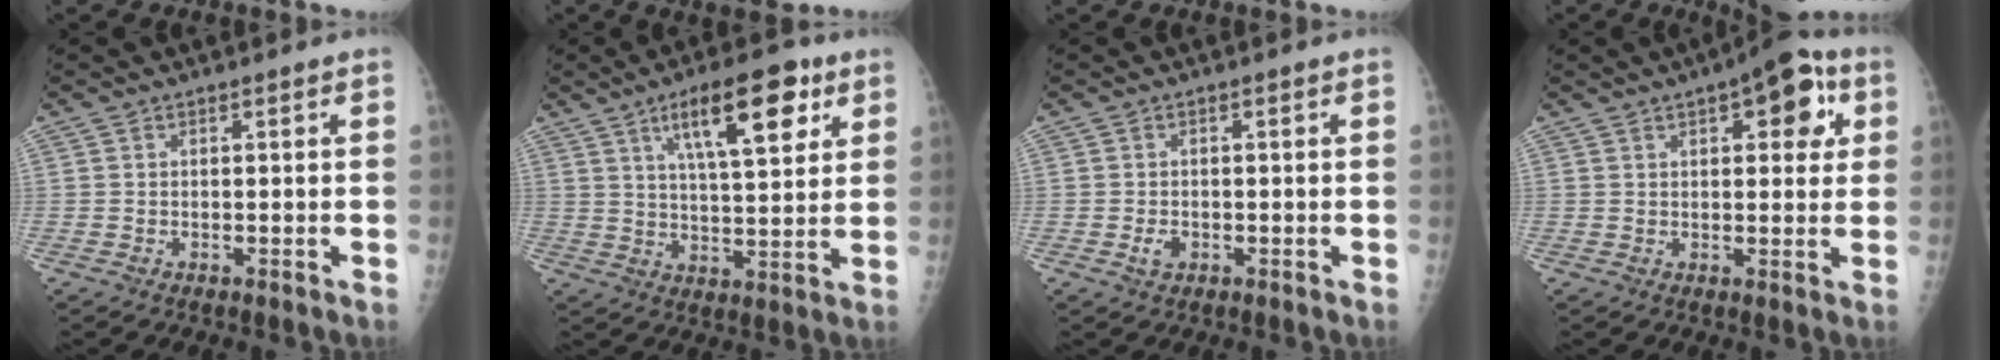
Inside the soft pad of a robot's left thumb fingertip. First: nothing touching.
{"total": 14.4, "force": [7.1, 4.8, 11.5], "torque": [-0.153, -0.025, 0.110]}
{"total": 1.7, "force": [-0.6, 1.3, 0.9], "torque": [-0.013, 0.000, -0.010]}
{"total": 10.8, "force": [4.3, 4.8, 8.6], "torque": [-0.072, -0.001, 0.047]}